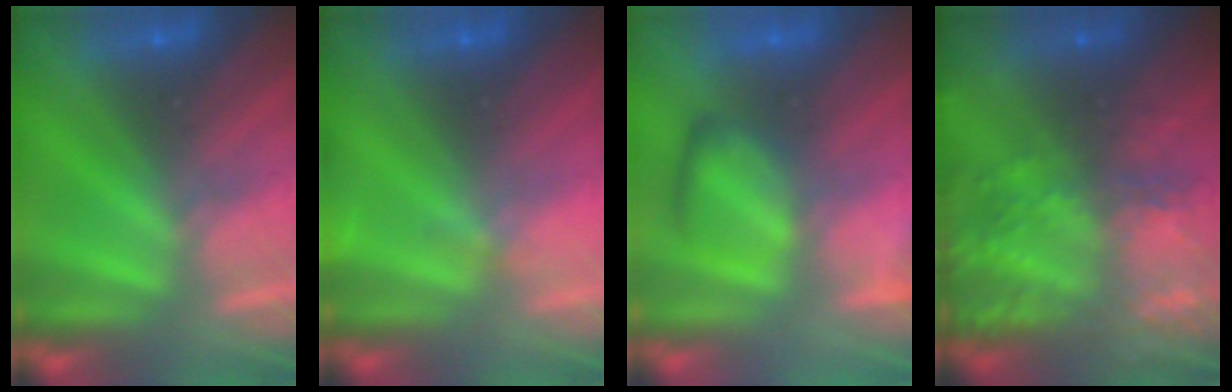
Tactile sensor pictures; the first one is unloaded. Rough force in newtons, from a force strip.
{"total": 3.5}
{"total": 2.5}
{"total": 7.5}